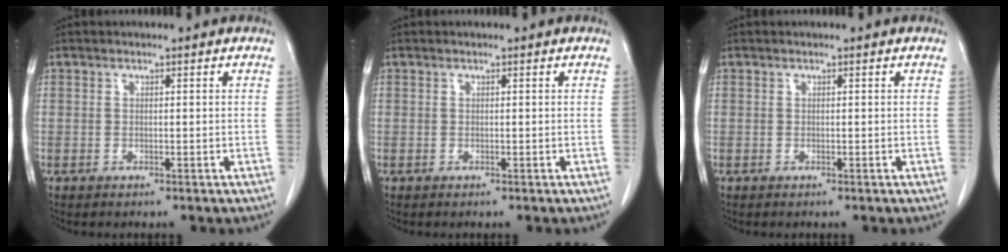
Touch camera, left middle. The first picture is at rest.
{"total": 0.0}
{"total": 0.0}